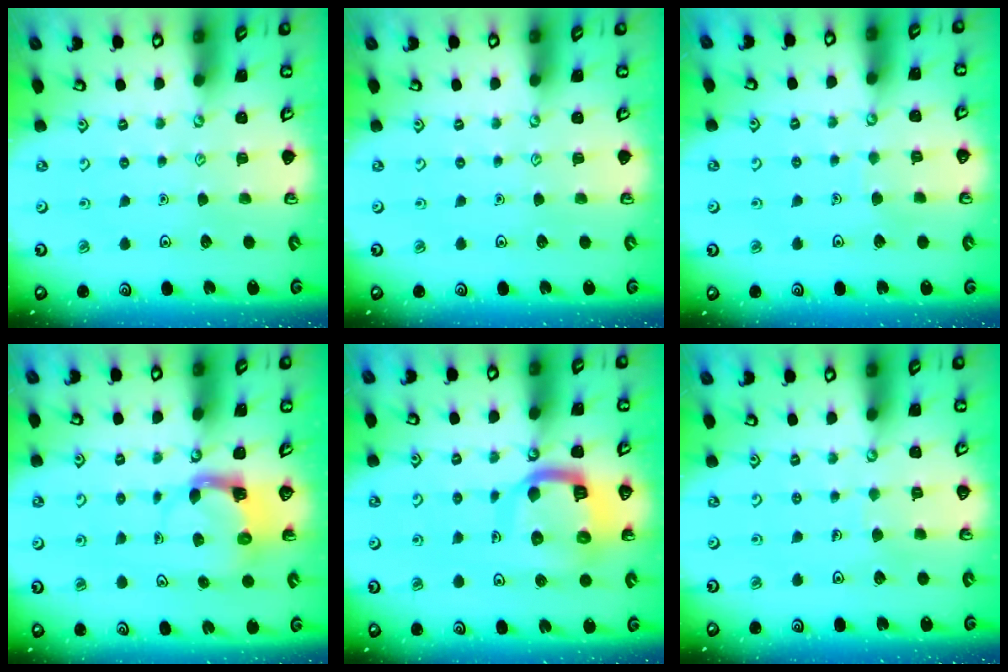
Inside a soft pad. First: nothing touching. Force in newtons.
{"total": 0.0}
{"total": 2.3, "press": 2.3, "slide": 0.1}
{"total": 4.0, "press": 3.9, "slide": 0.6}
{"total": 13.1, "press": 13.0, "slide": 1.5}
{"total": 2.3, "press": 2.3, "slide": 0.1}